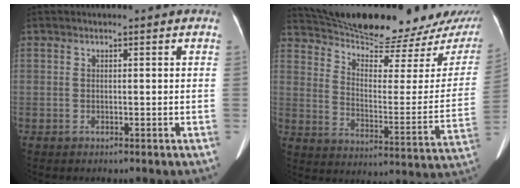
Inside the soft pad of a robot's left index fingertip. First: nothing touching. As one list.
[{"total": 24.0, "force": [22.3, 3.6, 8.2], "torque": [-0.126, -0.064, 0.302]}]